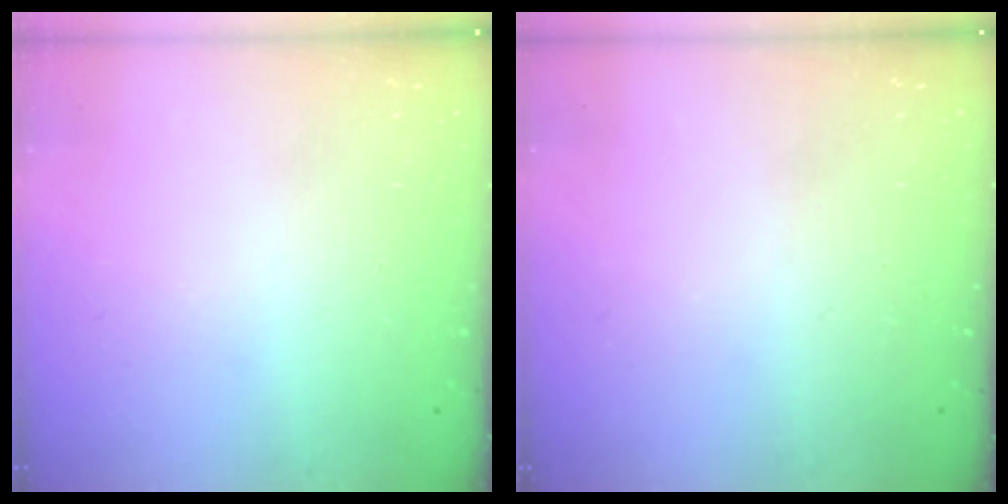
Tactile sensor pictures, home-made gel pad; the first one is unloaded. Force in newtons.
{"total": 0.0}